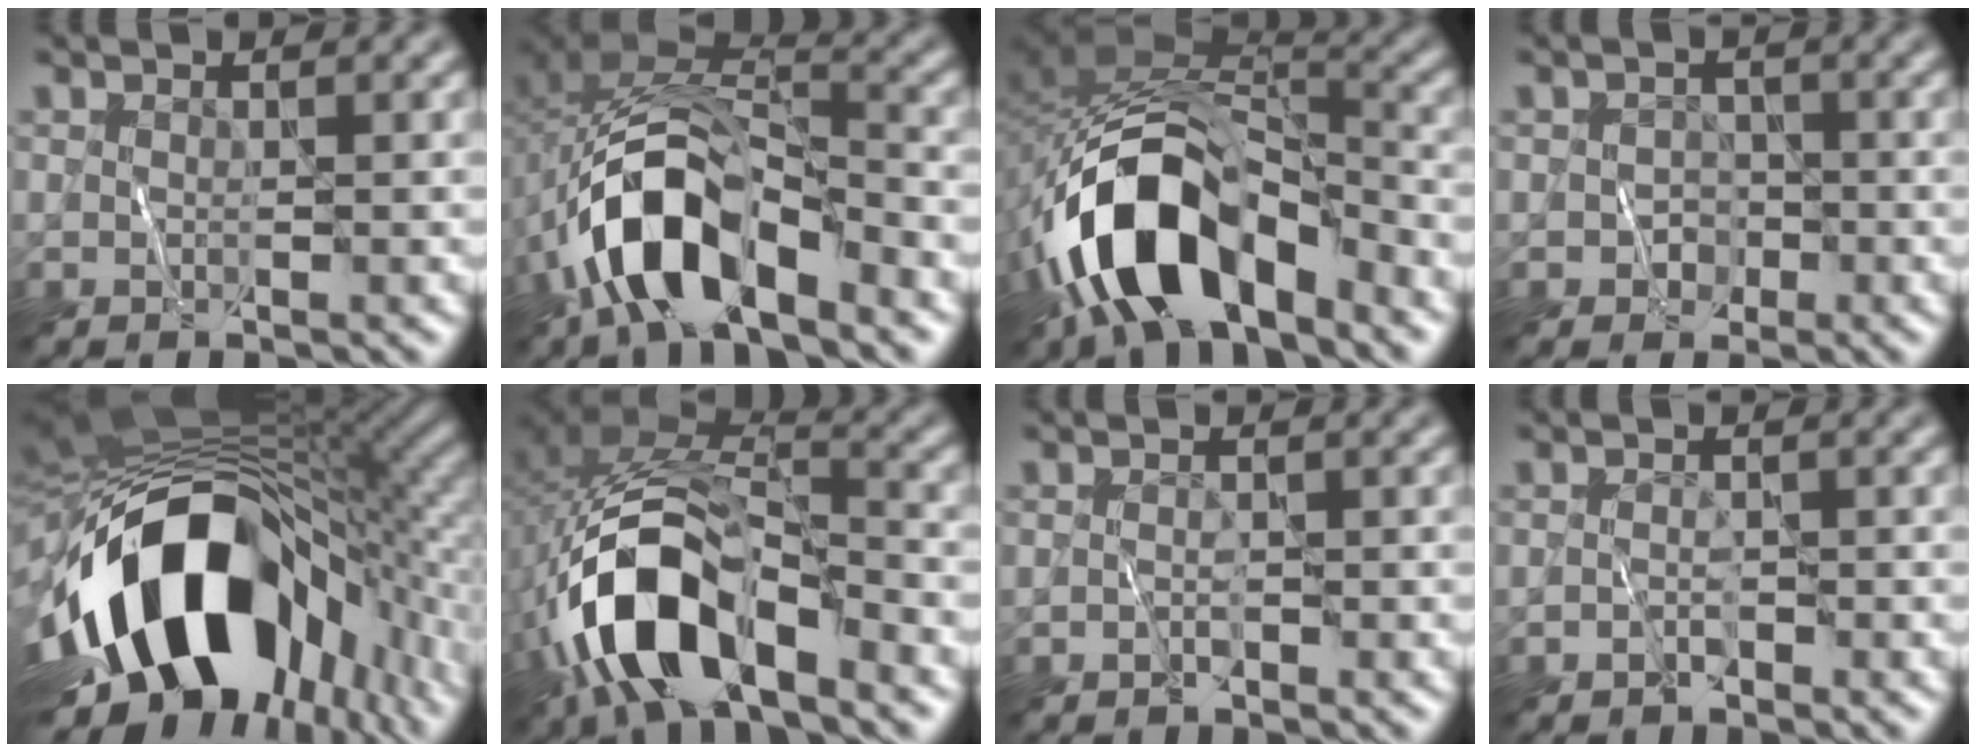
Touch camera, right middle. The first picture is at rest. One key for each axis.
{"total": 11.2, "fx": -5.1, "fy": 5.5, "fz": 8.3, "tx": -0.163, "ty": 0.003, "tz": -0.091}
{"total": 13.0, "fx": -6.9, "fy": 6.9, "fz": 8.6, "tx": -0.161, "ty": -0.009, "tz": -0.126}
{"total": 1.7, "fx": -0.8, "fy": 1.4, "fz": 0.5, "tx": -0.001, "ty": 0.006, "tz": -0.014}
{"total": 19.3, "fx": -5.2, "fy": 10.9, "fz": 15.1, "tx": -0.280, "ty": -0.019, "tz": -0.069}
{"total": 12.7, "fx": -5.3, "fy": 6.3, "fz": 9.6, "tx": -0.200, "ty": 0.000, "tz": -0.096}
{"total": 0.7, "fx": -0.7, "fy": 0.2, "fz": 0.2, "tx": -0.003, "ty": 0.008, "tz": -0.012}
{"total": 1.0, "fx": -0.9, "fy": 0.3, "fz": 0.3, "tx": -0.006, "ty": 0.010, "tz": -0.017}